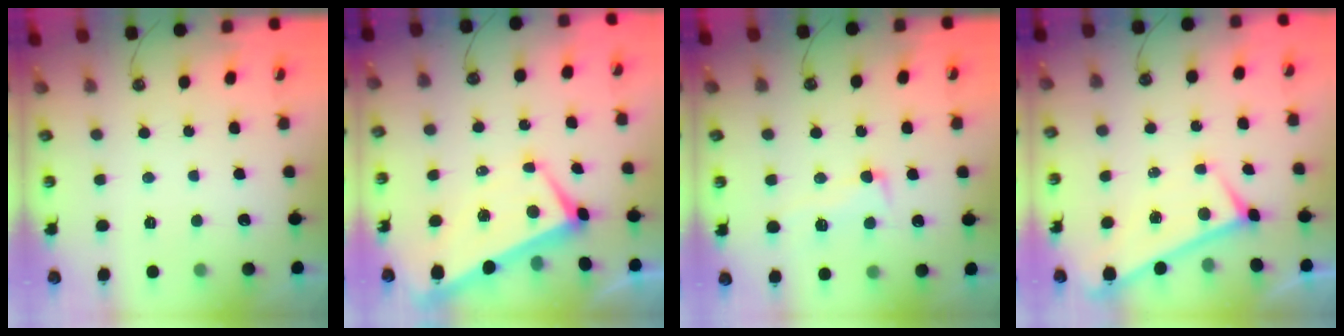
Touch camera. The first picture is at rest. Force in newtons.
{"total": 1.7, "press": 1.5, "slide": 0.8}
{"total": 3.0, "press": 2.8, "slide": 1.2}
{"total": 0.0}